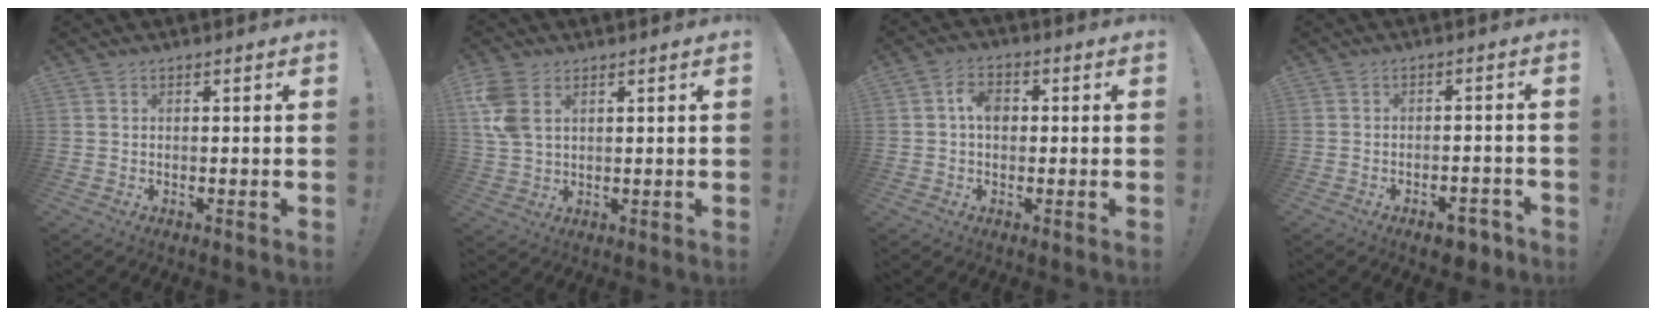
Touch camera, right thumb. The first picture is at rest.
{"total": 7.6, "force": [3.3, 4.6, 5.1], "torque": [-0.115, -0.007, 0.064]}
{"total": 5.9, "force": [0.7, 4.0, 4.2], "torque": [-0.071, 0.011, 0.011]}
{"total": 5.8, "force": [-3.9, 2.3, 3.7], "torque": [-0.047, 0.020, -0.062]}